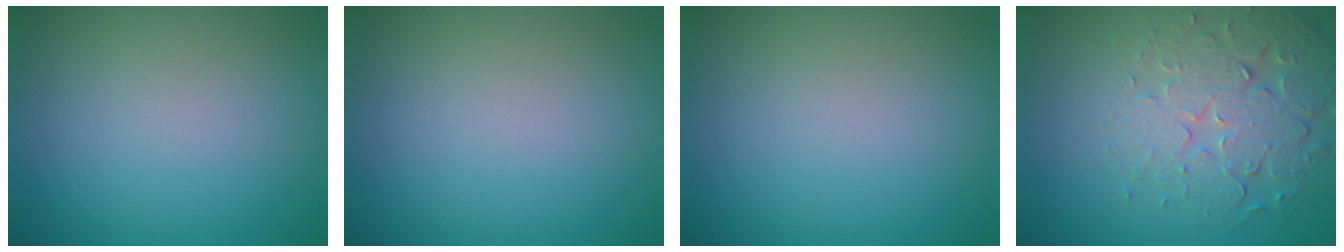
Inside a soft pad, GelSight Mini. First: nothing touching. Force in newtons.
{"total": 0.0}
{"total": 0.0}
{"total": 5.9, "press": 4.8, "slide": 3.4}